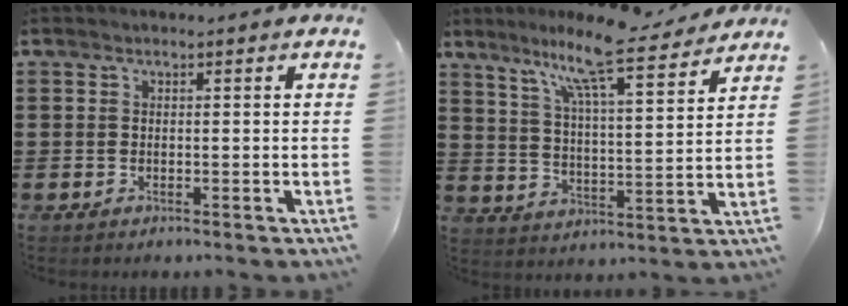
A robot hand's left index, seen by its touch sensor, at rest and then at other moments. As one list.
[{"total": 11.1, "force": [8.9, 0.1, 6.5], "torque": [-0.135, -0.051, 0.146]}]